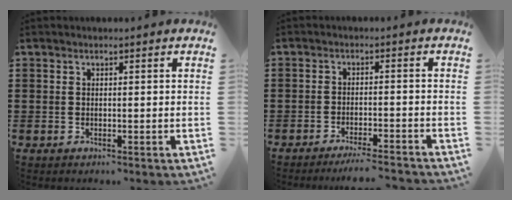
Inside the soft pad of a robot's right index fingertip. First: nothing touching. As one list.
[{"total": 3.2, "force": [-3.0, -0.4, 1.2], "torque": [-0.028, -0.007, -0.060]}]